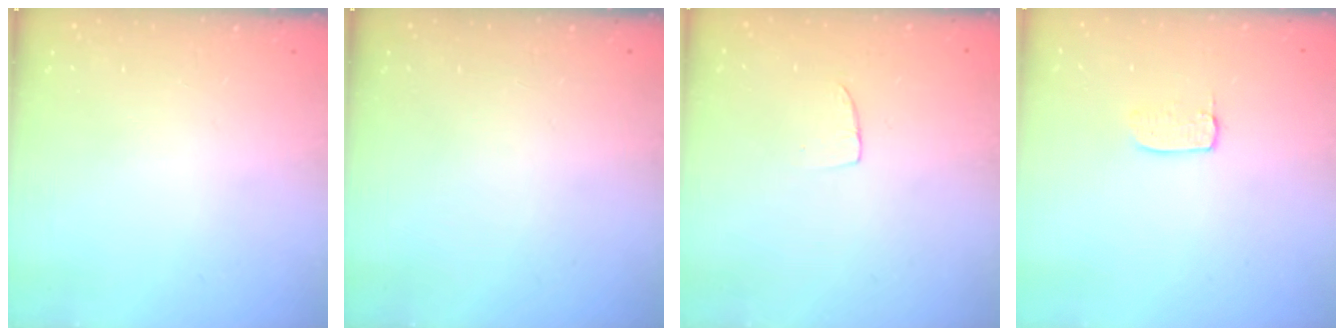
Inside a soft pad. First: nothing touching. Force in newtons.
{"total": 0.0}
{"total": 3.9, "press": 3.9, "slide": 0.3}
{"total": 3.4, "press": 3.4, "slide": 0.1}